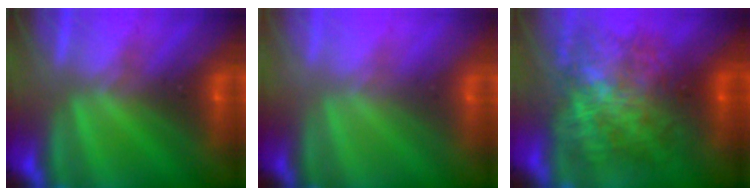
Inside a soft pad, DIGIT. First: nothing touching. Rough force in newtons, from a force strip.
{"total": 2.9}
{"total": 7.1}